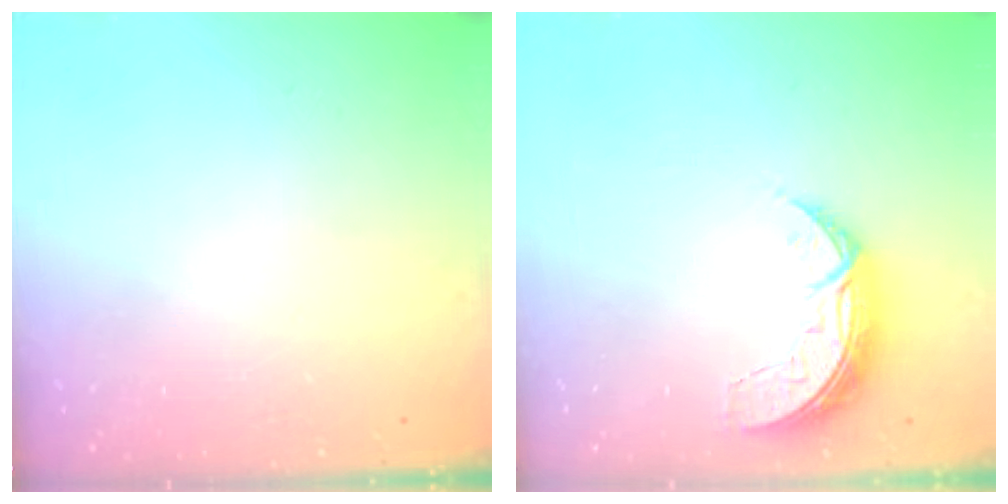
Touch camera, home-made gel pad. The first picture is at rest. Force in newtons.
{"total": 7.3, "press": 7.3, "slide": 0.6}